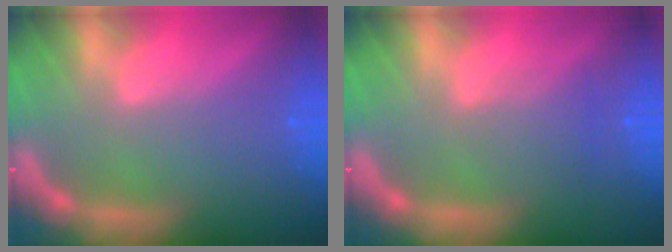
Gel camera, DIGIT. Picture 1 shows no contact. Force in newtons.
{"total": 2.0}